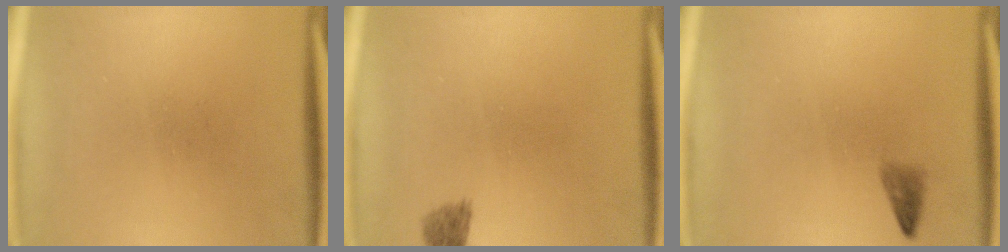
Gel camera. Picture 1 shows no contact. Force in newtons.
{"total": 1.9}
{"total": 1.2}